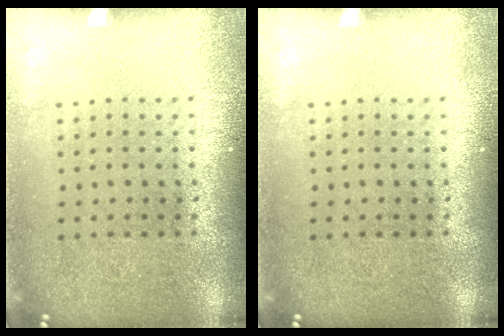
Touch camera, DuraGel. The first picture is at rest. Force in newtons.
{"total": 0.0}